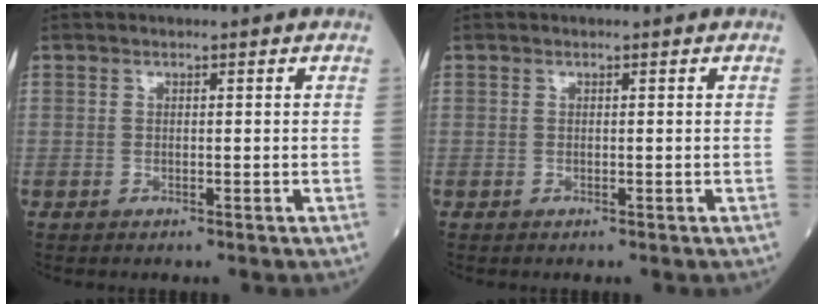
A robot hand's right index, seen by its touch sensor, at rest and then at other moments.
{"total": 0.0}